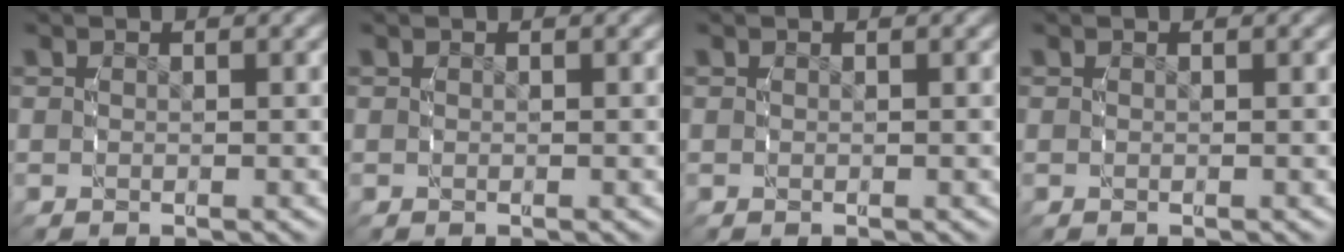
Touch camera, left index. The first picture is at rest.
{"total": 0.0}
{"total": 0.0}
{"total": 0.0}